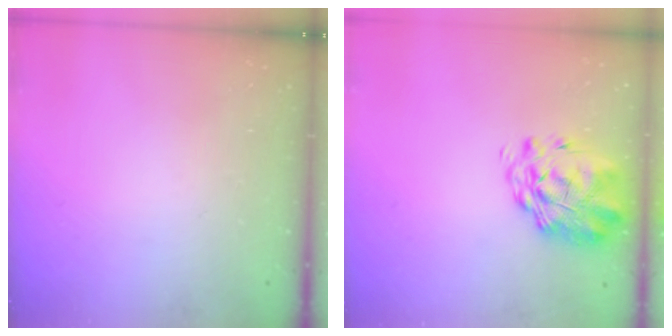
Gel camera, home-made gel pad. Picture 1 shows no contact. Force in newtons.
{"total": 3.2, "press": 2.8, "slide": 1.7}